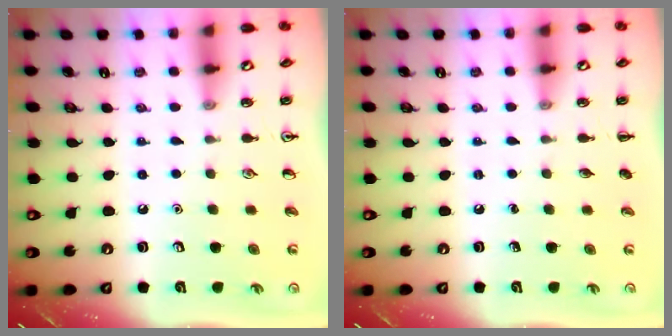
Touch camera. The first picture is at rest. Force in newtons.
{"total": 0.0}